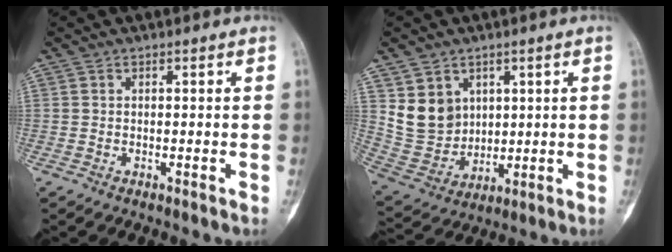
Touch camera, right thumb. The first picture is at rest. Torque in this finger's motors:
{"motor_torque": [-0.15, 0.34, 0.24, -0.10, 0.00]}